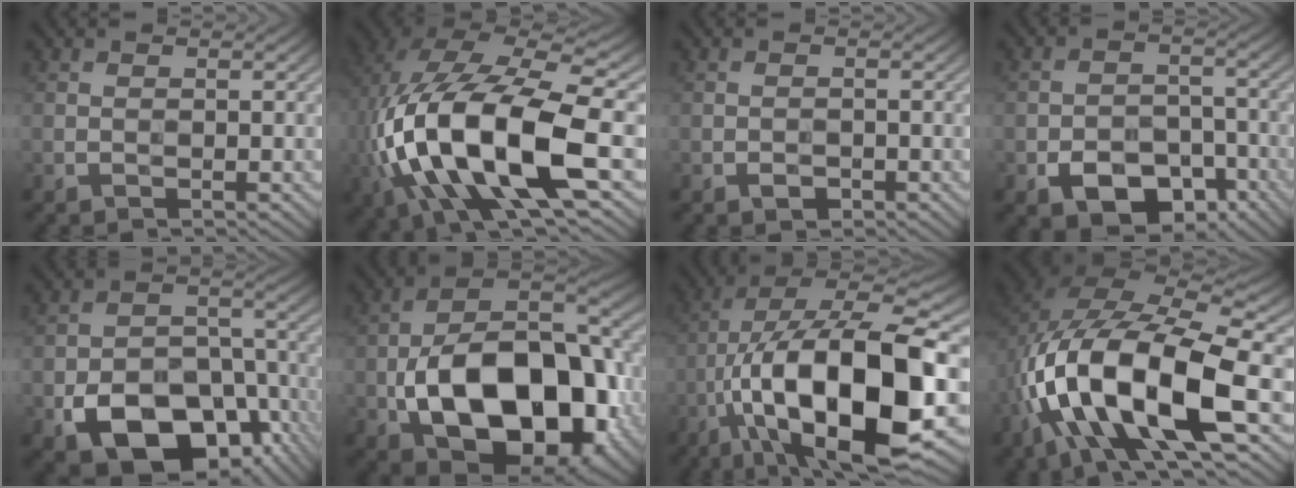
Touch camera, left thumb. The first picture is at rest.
{"total": 19.6, "force": [-3.9, 8.5, 17.3], "torque": [-0.361, -0.025, -0.051]}
{"total": 1.2, "force": [-0.7, 0.7, 0.6], "torque": [-0.008, -0.001, -0.013]}
{"total": 8.7, "force": [-4.8, 5.3, 5.0], "torque": [-0.083, -0.015, -0.079]}
{"total": 15.9, "force": [-7.7, 10.0, 9.7], "torque": [-0.171, -0.040, -0.119]}
{"total": 18.5, "force": [-5.3, 11.0, 14.0], "torque": [-0.234, -0.033, -0.089]}
{"total": 20.7, "force": [-5.4, 7.9, 18.4], "torque": [-0.346, 0.001, -0.085]}
{"total": 18.4, "force": [-5.9, 8.2, 15.4], "torque": [-0.324, -0.015, -0.101]}